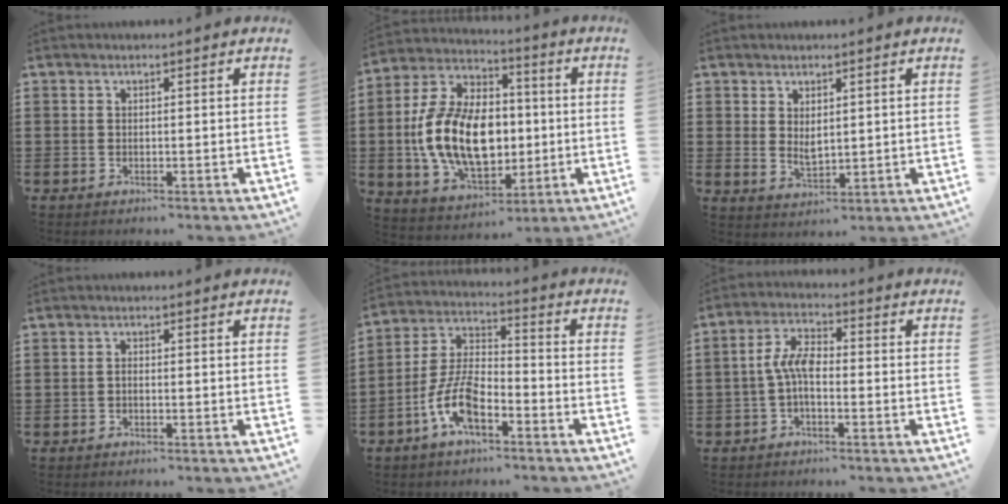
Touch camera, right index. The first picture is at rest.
{"total": 15.7, "force": [-1.3, 9.8, 12.1], "torque": [-0.275, 0.001, -0.024]}
{"total": 2.6, "force": [1.5, 1.5, 1.5], "torque": [-0.023, -0.001, 0.027]}
{"total": 0.6, "force": [-0.4, 0.1, 0.4], "torque": [-0.010, -0.003, -0.007]}
{"total": 8.8, "force": [-4.6, 3.8, 6.5], "torque": [-0.162, -0.002, -0.095]}
{"total": 5.1, "force": [-1.0, 2.0, 4.6], "torque": [-0.105, 0.001, -0.023]}